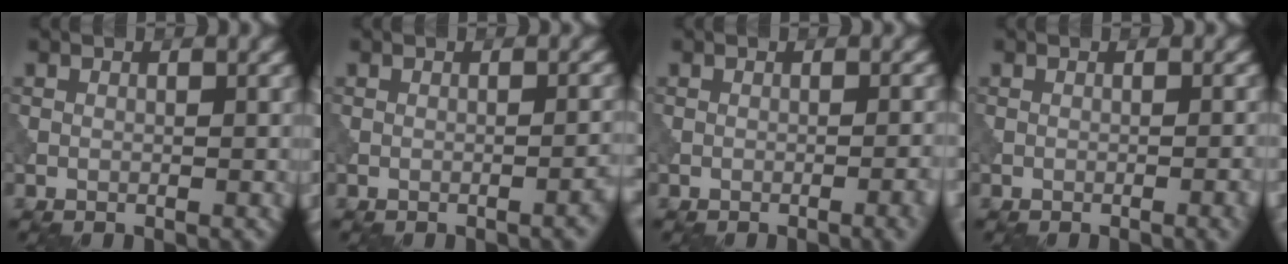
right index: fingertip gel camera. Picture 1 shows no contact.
{"total": 1.5, "force": [-0.6, 0.3, 1.3], "torque": [-0.013, 0.005, -0.010]}
{"total": 2.5, "force": [-0.9, 0.7, 2.3], "torque": [-0.025, 0.003, -0.014]}
{"total": 1.9, "force": [-0.7, 0.5, 1.8], "torque": [-0.019, 0.002, -0.010]}